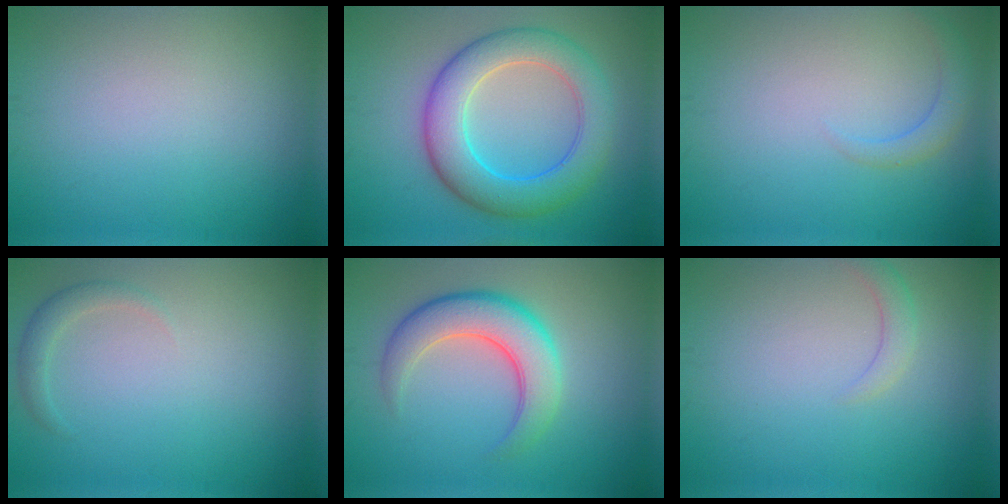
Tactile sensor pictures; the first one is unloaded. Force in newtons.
{"total": 7.4, "press": 7.4, "slide": 0.1}
{"total": 1.7, "press": 1.7, "slide": 0.3}
{"total": 1.4, "press": 1.4, "slide": 0.1}
{"total": 5.9, "press": 5.9, "slide": 0.5}
{"total": 1.5, "press": 1.5, "slide": 0.2}